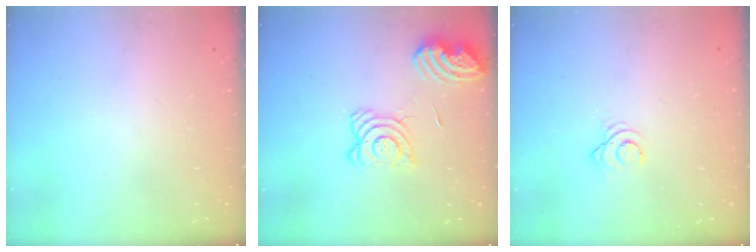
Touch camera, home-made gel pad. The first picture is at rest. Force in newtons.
{"total": 13.5, "press": 13.4, "slide": 1.5}
{"total": 3.4, "press": 3.3, "slide": 0.4}